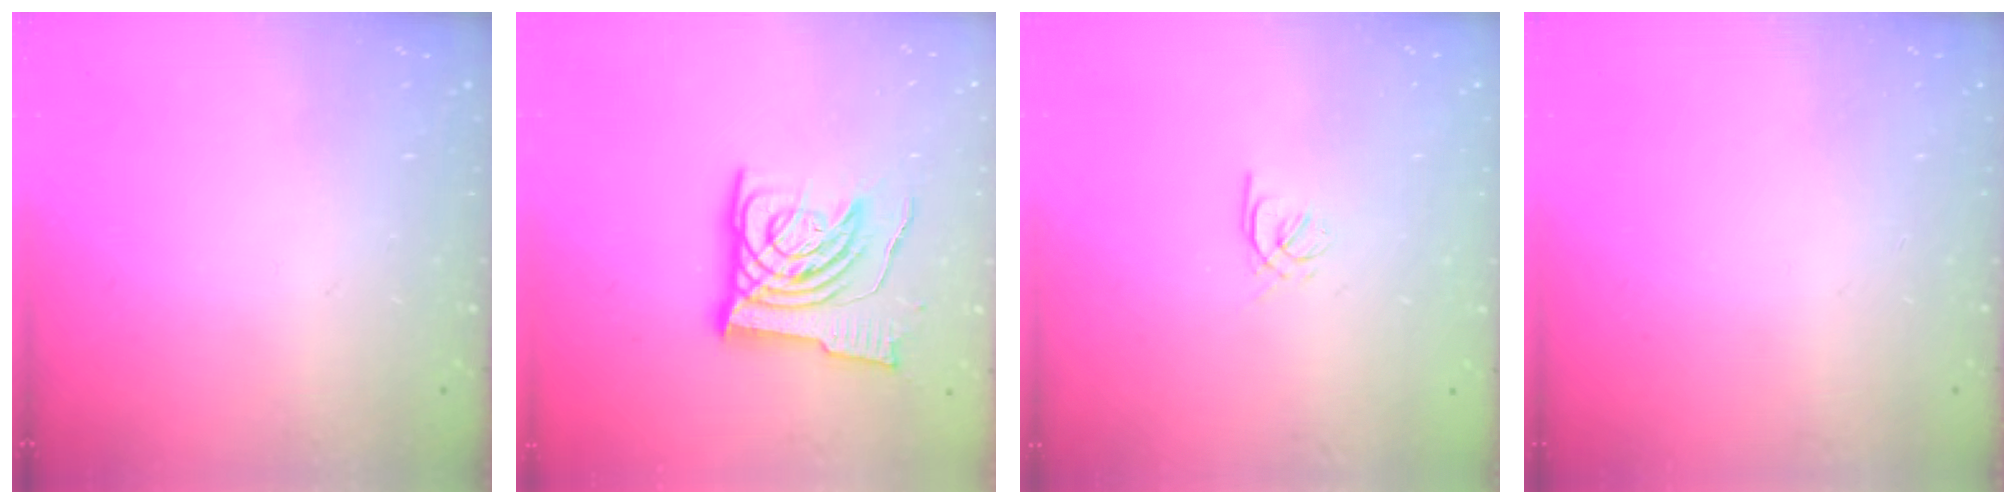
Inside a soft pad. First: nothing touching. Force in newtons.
{"total": 12.4, "press": 12.2, "slide": 2.0}
{"total": 2.1, "press": 2.0, "slide": 0.5}
{"total": 0.0}